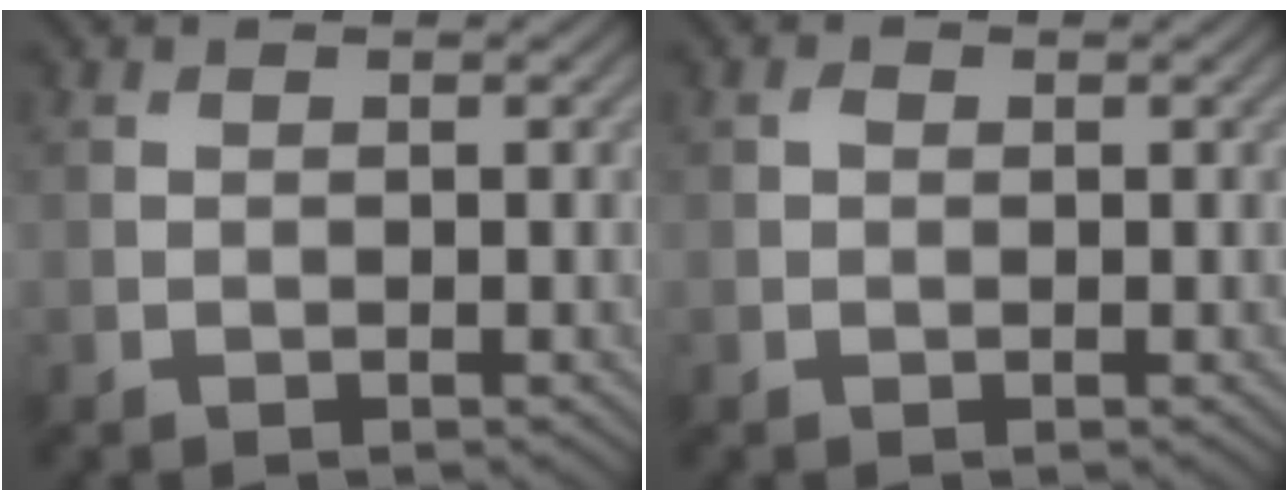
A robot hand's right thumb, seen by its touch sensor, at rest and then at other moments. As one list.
[{"total": 0.6, "force": [0.1, 0.4, 0.3], "torque": [-0.003, -0.001, 0.000]}]